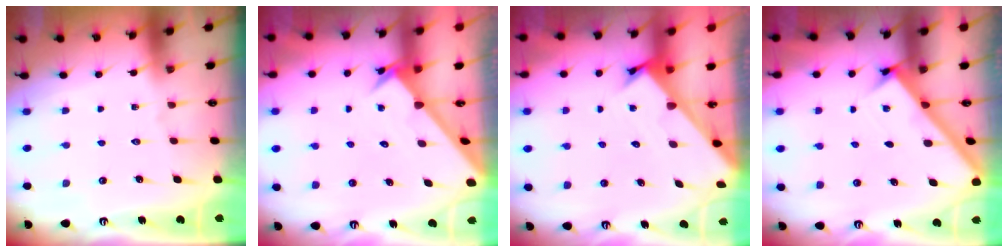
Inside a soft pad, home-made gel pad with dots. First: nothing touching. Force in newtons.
{"total": 2.4, "press": 2.4, "slide": 0.2}
{"total": 2.3, "press": 2.3, "slide": 0.2}
{"total": 2.5, "press": 2.5, "slide": 0.3}